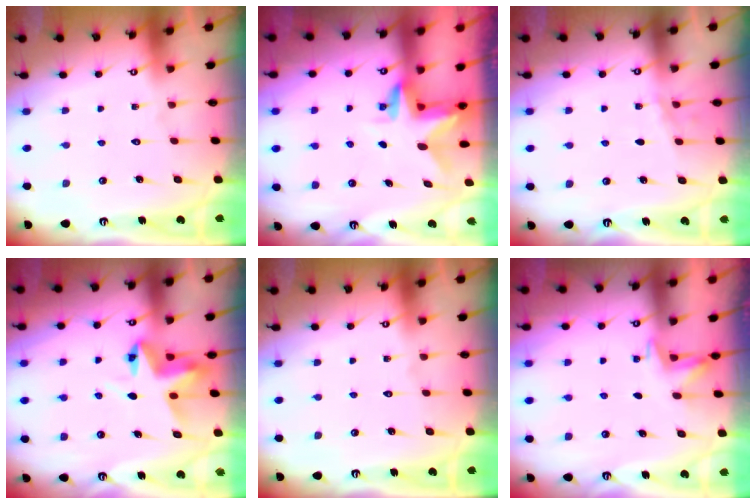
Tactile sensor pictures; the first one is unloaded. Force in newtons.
{"total": 3.1, "press": 3.1, "slide": 0.3}
{"total": 2.9, "press": 2.7, "slide": 1.1}
{"total": 5.5, "press": 5.5, "slide": 0.1}
{"total": 0.0}
{"total": 2.4, "press": 2.1, "slide": 1.2}